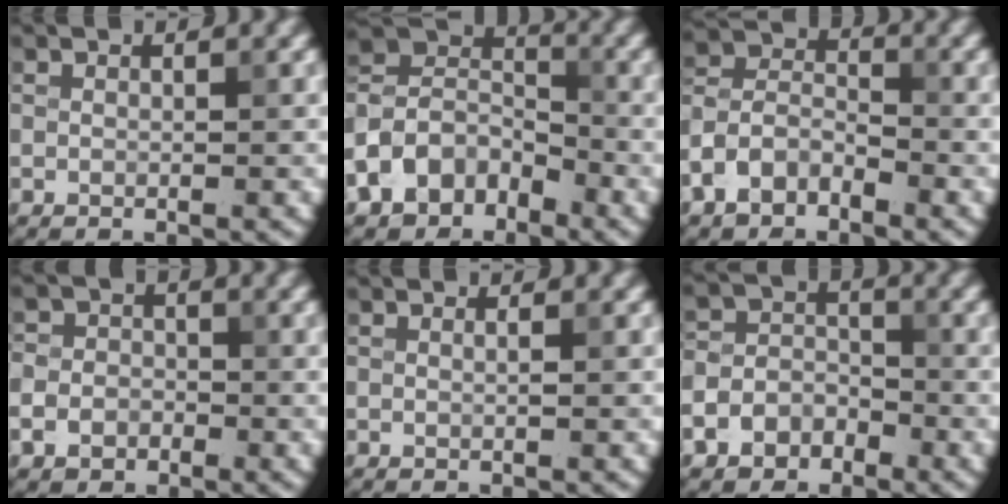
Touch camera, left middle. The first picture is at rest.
{"total": 6.5, "force": [-3.3, 4.7, 3.0], "torque": [-0.048, 0.011, -0.077]}
{"total": 4.7, "force": [-2.9, 2.7, 2.5], "torque": [-0.051, 0.007, -0.067]}
{"total": 2.9, "force": [-1.3, 2.4, 1.0], "torque": [-0.006, 0.000, -0.031]}
{"total": 0.6, "force": [0.1, 0.2, 0.6], "torque": [-0.006, 0.001, -0.003]}
{"total": 4.4, "force": [-2.7, 3.3, 1.3], "torque": [0.000, 0.001, -0.057]}